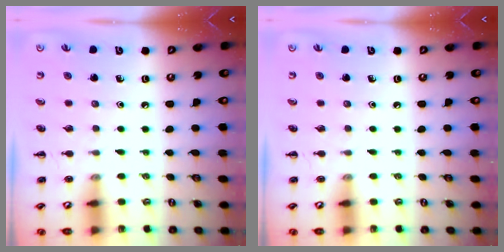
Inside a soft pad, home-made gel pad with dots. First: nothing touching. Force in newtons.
{"total": 0.0}